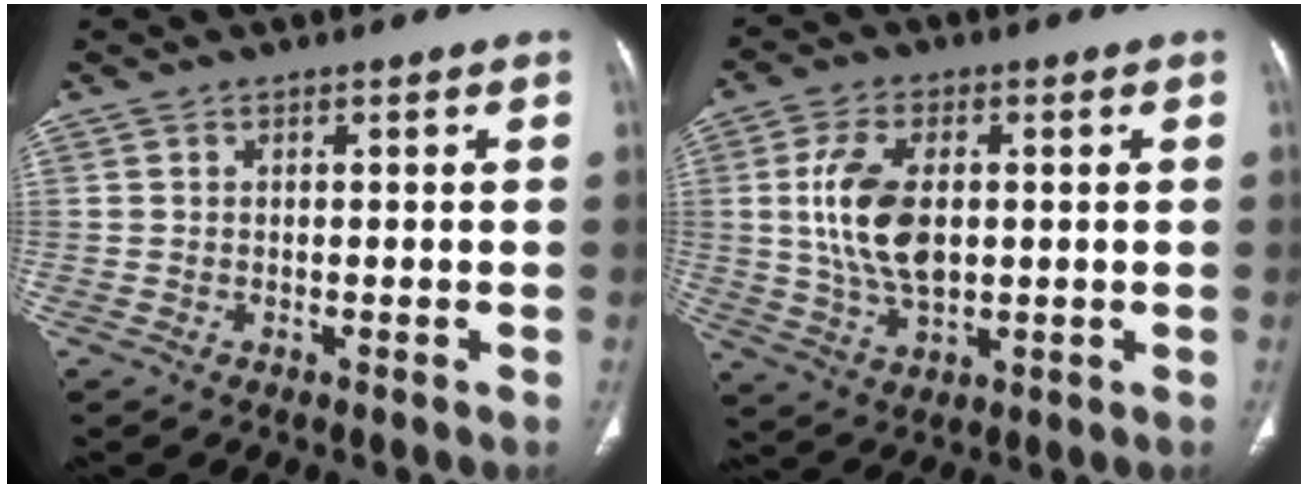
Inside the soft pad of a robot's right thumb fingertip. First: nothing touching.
{"total": 11.8, "force": [1.3, 6.6, 9.6], "torque": [-0.188, -0.004, 0.031]}